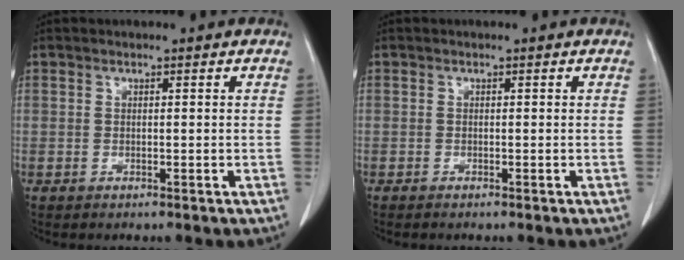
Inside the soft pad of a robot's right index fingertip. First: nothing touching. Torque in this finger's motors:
{"motor_torque": [-0.01, 0.00, -0.01, 0.01]}